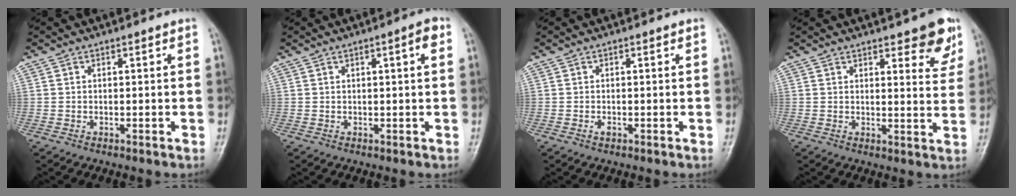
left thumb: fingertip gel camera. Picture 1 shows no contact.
{"total": 2.6, "force": [0.8, 0.3, 2.4], "torque": [-0.036, 0.004, 0.011]}
{"total": 0.7, "force": [-0.3, 0.4, 0.5], "torque": [-0.008, -0.001, -0.005]}
{"total": 7.6, "force": [4.9, 2.6, 5.2], "torque": [-0.035, -0.027, 0.059]}